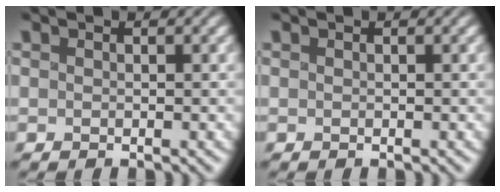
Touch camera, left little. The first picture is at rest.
{"total": 0.0}